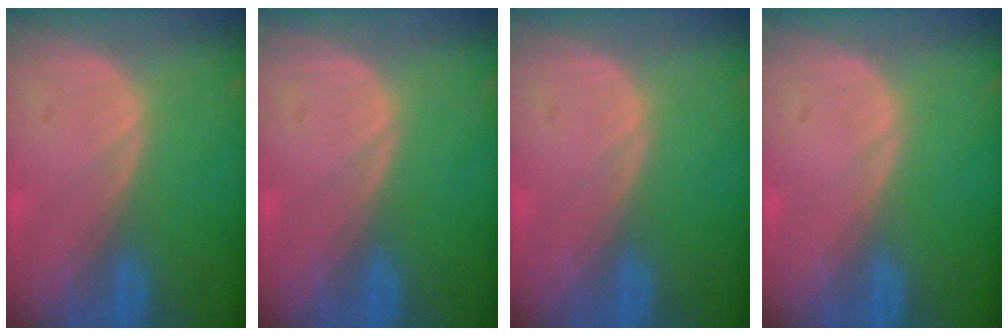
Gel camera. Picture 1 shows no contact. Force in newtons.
{"total": 0.0}
{"total": 0.0}
{"total": 0.0}